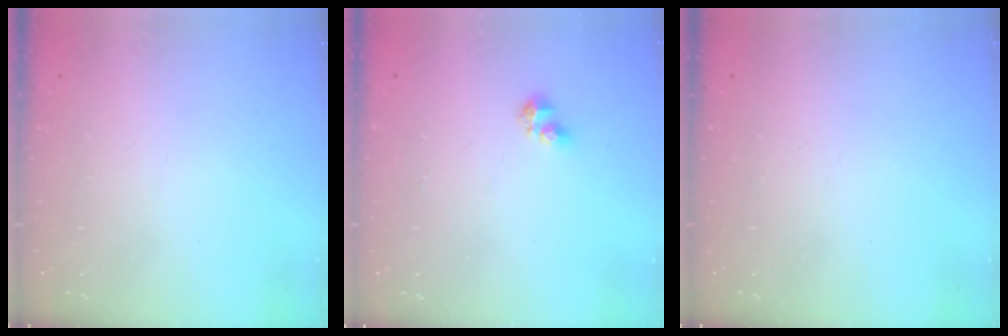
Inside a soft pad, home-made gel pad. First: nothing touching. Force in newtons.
{"total": 2.9, "press": 2.9, "slide": 0.3}
{"total": 0.0}